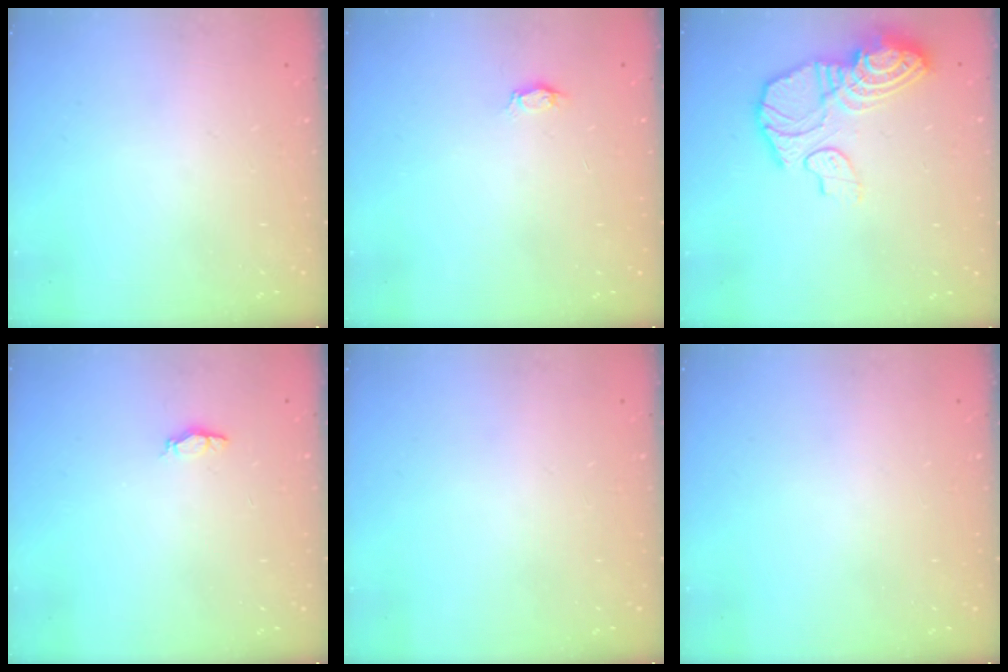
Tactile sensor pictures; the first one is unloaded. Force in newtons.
{"total": 3.0, "press": 2.9, "slide": 0.3}
{"total": 15.8, "press": 15.8, "slide": 1.5}
{"total": 3.7, "press": 3.3, "slide": 1.6}
{"total": 0.0}
{"total": 0.0}